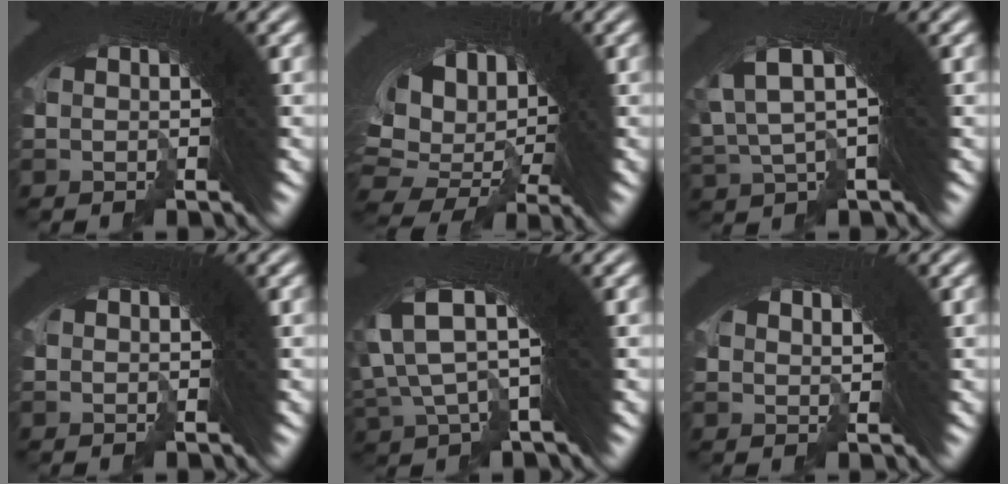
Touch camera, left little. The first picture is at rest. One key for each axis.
{"total": 13.0, "fx": -3.8, "fy": 10.1, "fz": 7.2, "tx": -0.178, "ty": -0.065, "tz": -0.036}
{"total": 6.9, "fx": 0.4, "fy": 4.6, "fz": 5.2, "tx": -0.117, "ty": 0.002, "tz": -0.003}
{"total": 0.0}
{"total": 8.5, "fx": 1.5, "fy": 4.8, "fz": 6.9, "tx": -0.149, "ty": 0.014, "tz": 0.012}
{"total": 0.7, "fx": -0.2, "fy": 0.6, "fz": 0.0, "tx": -0.021, "ty": -0.012, "tz": 0.001}